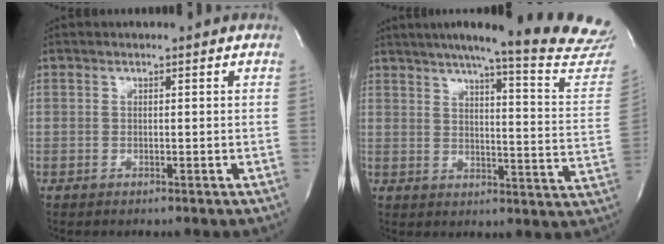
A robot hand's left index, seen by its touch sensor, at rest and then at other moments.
{"total": 24.7, "force": [22.2, -0.1, 10.8], "torque": [-0.155, -0.095, 0.260]}